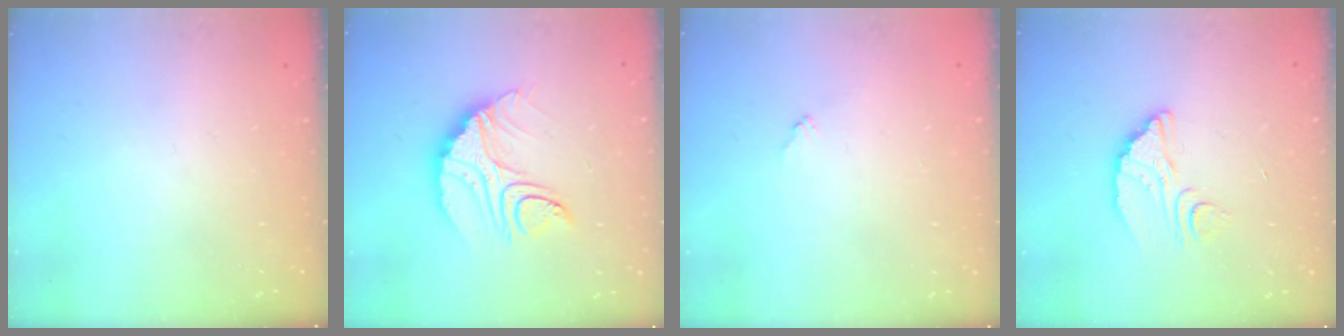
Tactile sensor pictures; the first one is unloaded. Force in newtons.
{"total": 12.7, "press": 12.6, "slide": 0.9}
{"total": 3.9, "press": 3.9, "slide": 0.3}
{"total": 6.0, "press": 6.0, "slide": 0.6}